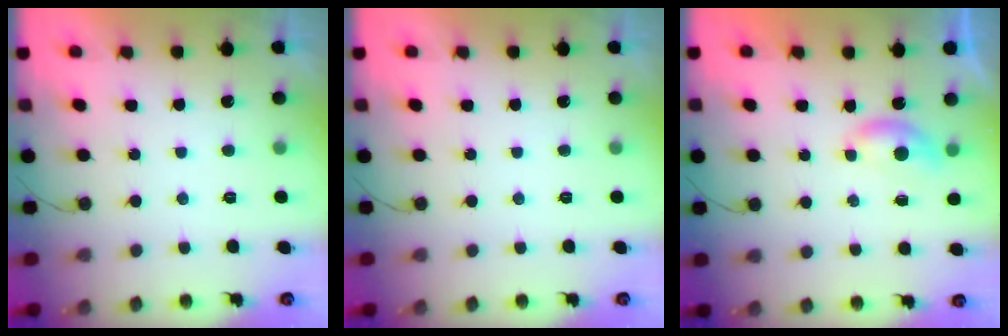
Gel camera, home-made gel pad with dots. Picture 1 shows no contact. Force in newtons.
{"total": 0.0}
{"total": 3.8, "press": 3.8, "slide": 0.4}